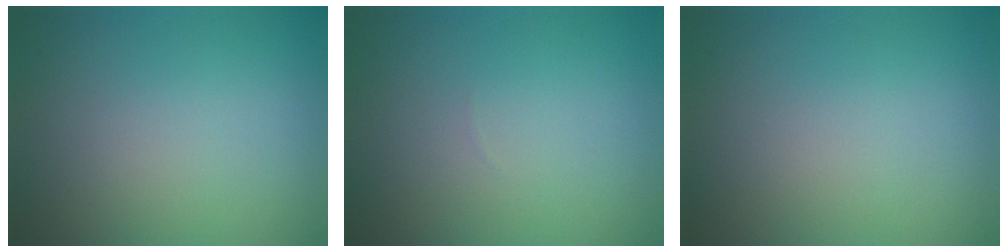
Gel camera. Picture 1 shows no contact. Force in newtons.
{"total": 0.0}
{"total": 0.0}